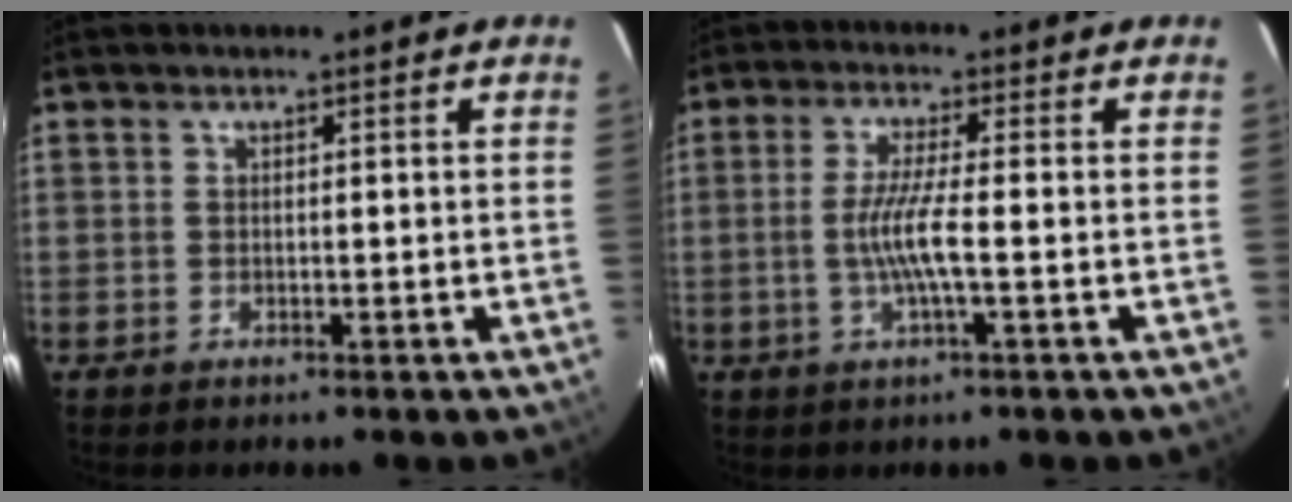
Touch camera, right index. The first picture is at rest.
{"total": 5.9, "force": [-1.3, -0.2, 5.7], "torque": [-0.113, -0.006, -0.026]}